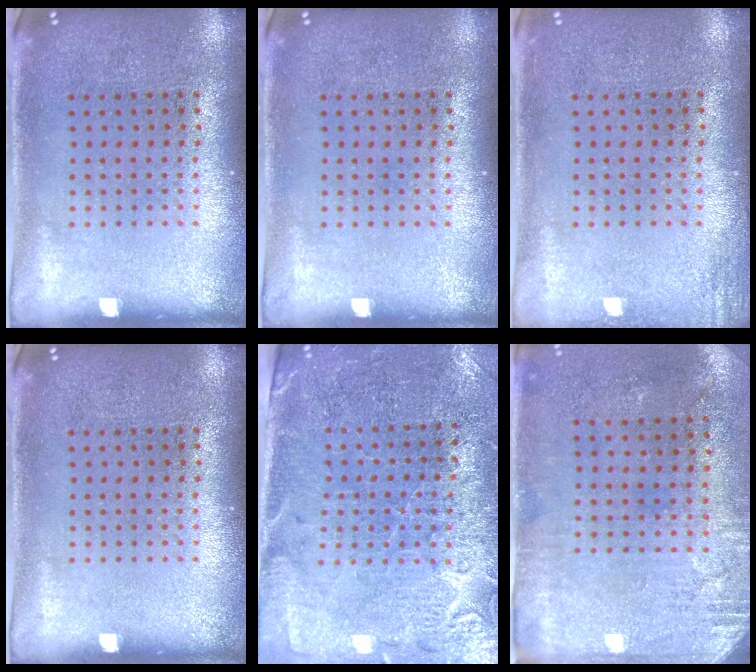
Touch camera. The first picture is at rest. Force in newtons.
{"total": 0.0}
{"total": 1.2, "press": 1.2, "slide": 0.1}
{"total": 0.0}
{"total": 3.0, "press": 2.9, "slide": 0.9}
{"total": 2.8, "press": 2.3, "slide": 1.6}